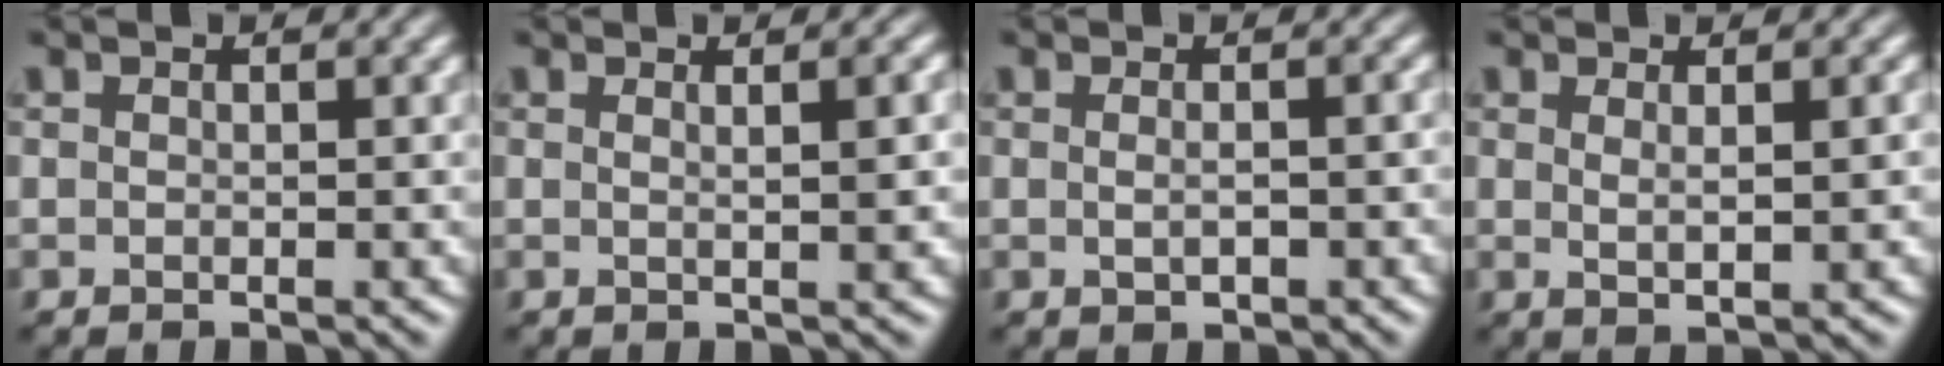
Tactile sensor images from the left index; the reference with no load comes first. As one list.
[{"total": 2.4, "force": [0.7, 0.7, 2.2], "torque": [-0.019, 0.006, -0.005]}, {"total": 1.3, "force": [-0.1, 0.4, 1.3], "torque": [-0.021, -0.007, 0.001]}, {"total": 1.7, "force": [0.6, 0.3, 1.5], "torque": [-0.027, -0.004, 0.012]}]